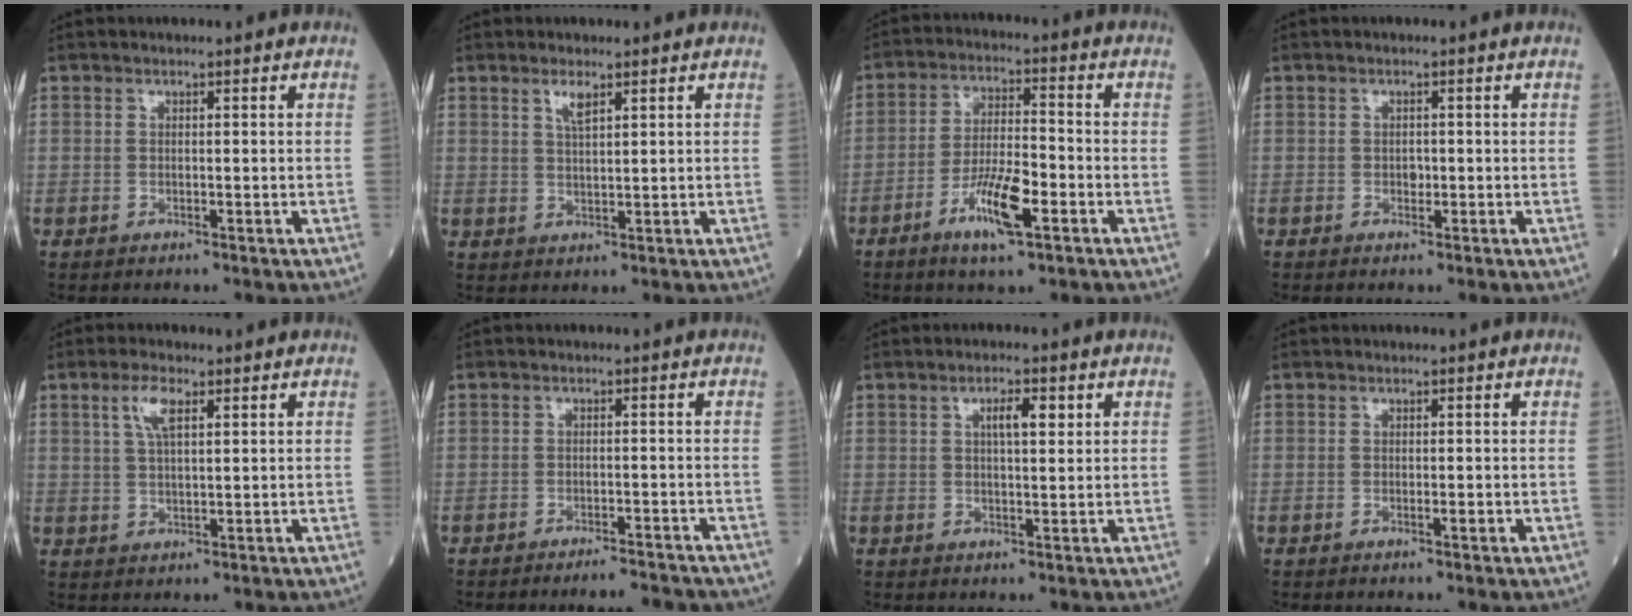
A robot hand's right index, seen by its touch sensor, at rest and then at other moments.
{"total": 2.4, "force": [1.5, 0.3, 1.9], "torque": [-0.041, -0.001, 0.031]}
{"total": 8.7, "force": [-4.0, 1.5, 7.5], "torque": [-0.145, -0.006, -0.071]}
{"total": 0.9, "force": [-0.2, 0.6, 0.6], "torque": [-0.011, 0.001, -0.002]}
{"total": 4.4, "force": [2.1, 1.2, 3.7], "torque": [-0.080, 0.006, 0.045]}
{"total": 4.9, "force": [-4.6, 0.5, 1.4], "torque": [-0.009, -0.004, -0.067]}
{"total": 3.7, "force": [1.3, 1.4, 3.2], "torque": [-0.054, 0.006, 0.021]}
{"total": 1.0, "force": [-0.2, 0.0, 0.9], "torque": [-0.017, -0.002, -0.001]}